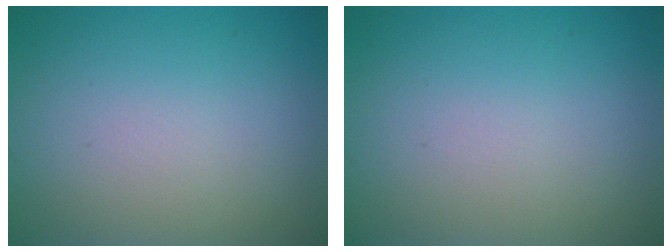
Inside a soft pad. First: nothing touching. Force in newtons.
{"total": 0.0}